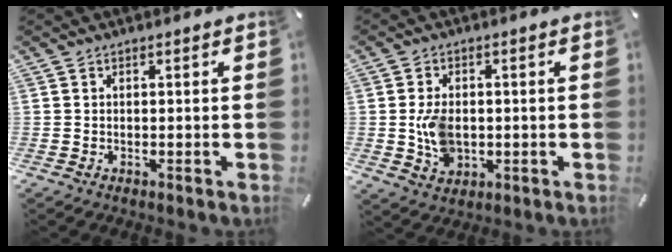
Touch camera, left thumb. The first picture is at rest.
{"total": 7.3, "force": [-0.5, 5.3, 5.0], "torque": [-0.100, -0.005, -0.011]}